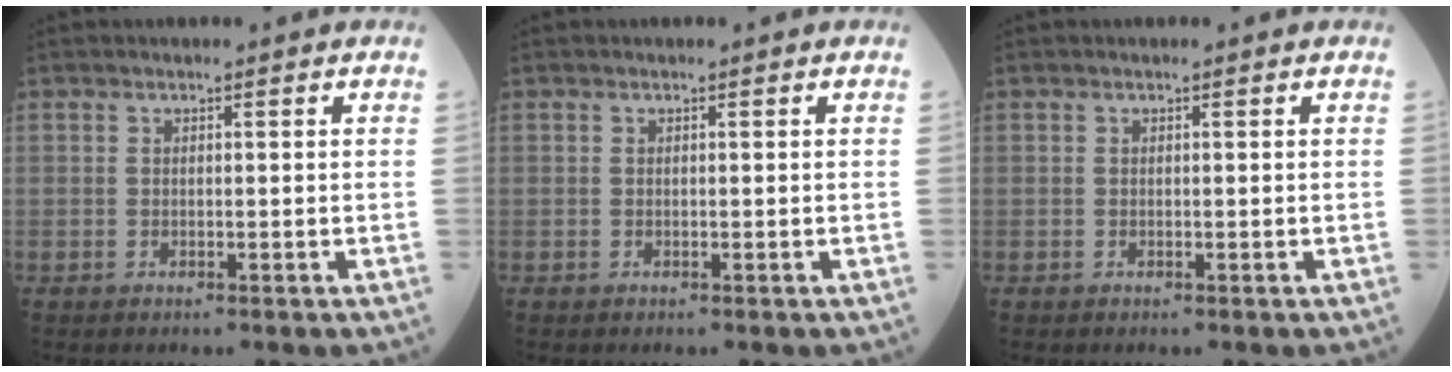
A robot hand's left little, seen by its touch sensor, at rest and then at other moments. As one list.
[{"total": 0.0}, {"total": 0.0}]